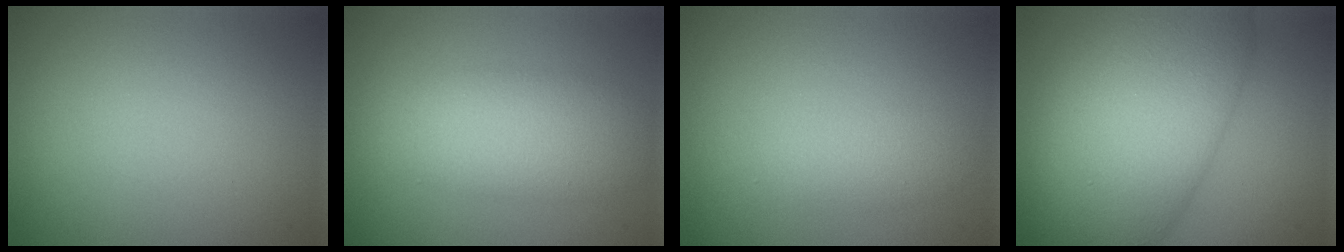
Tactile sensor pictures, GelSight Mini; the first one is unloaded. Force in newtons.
{"total": 4.8, "press": 4.8, "slide": 0.3}
{"total": 2.0, "press": 2.0, "slide": 0.1}
{"total": 12.6, "press": 12.6, "slide": 0.5}